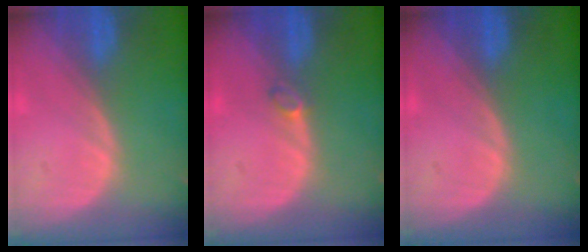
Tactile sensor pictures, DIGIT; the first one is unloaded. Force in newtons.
{"total": 1.2, "press": 1.2, "slide": 0.4}
{"total": 0.0}